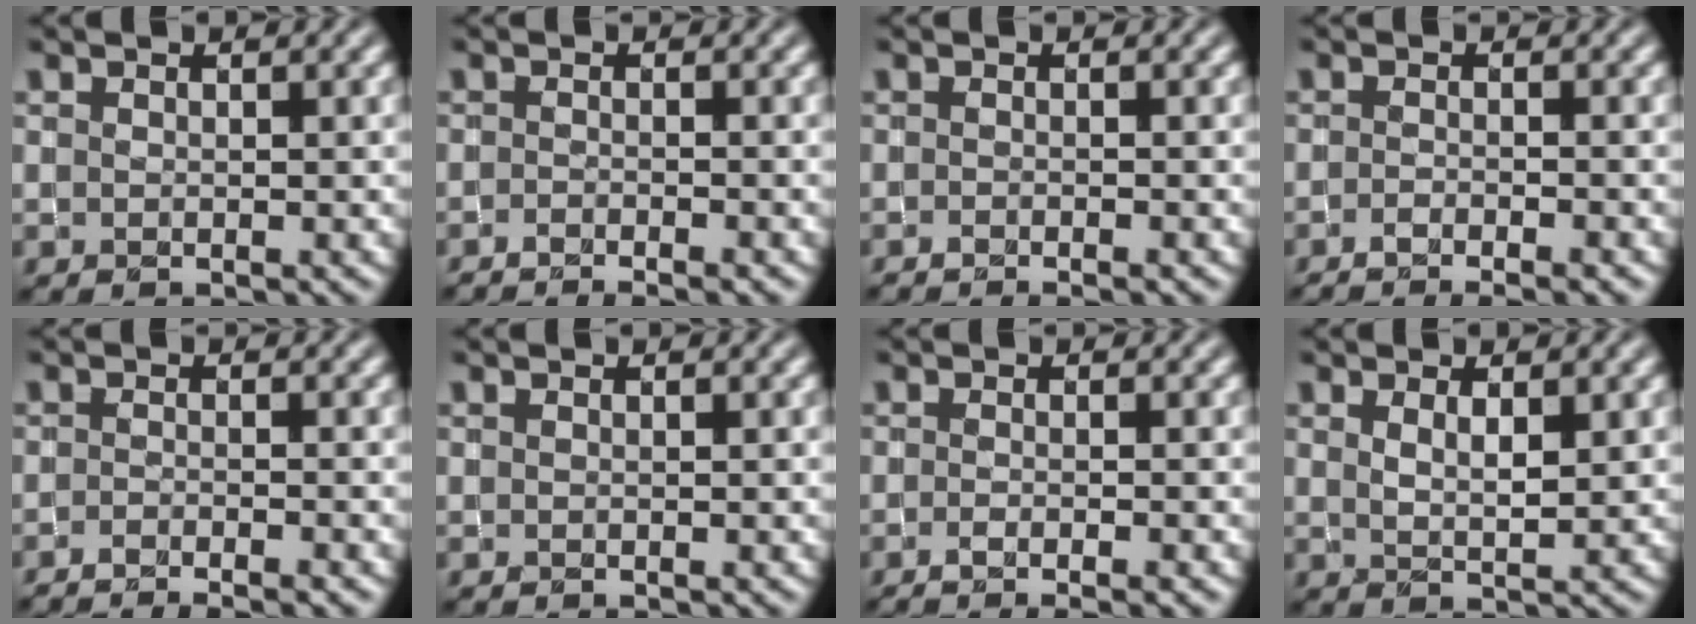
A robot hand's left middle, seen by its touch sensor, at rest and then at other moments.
{"total": 2.9, "force": [-2.2, 0.5, 1.9], "torque": [-0.027, 0.002, -0.041]}
{"total": 2.0, "force": [-1.5, 0.4, 1.3], "torque": [-0.015, -0.002, -0.026]}
{"total": 3.7, "force": [-2.6, 0.8, 2.5], "torque": [-0.038, 0.003, -0.041]}
{"total": 3.7, "force": [-2.8, 0.7, 2.4], "torque": [-0.033, 0.002, -0.049]}
{"total": 0.0}
{"total": 3.0, "force": [-1.5, 1.0, 2.4], "torque": [-0.031, -0.002, -0.020]}
{"total": 1.6, "force": [1.0, 0.4, 1.2], "torque": [-0.021, 0.000, 0.021]}